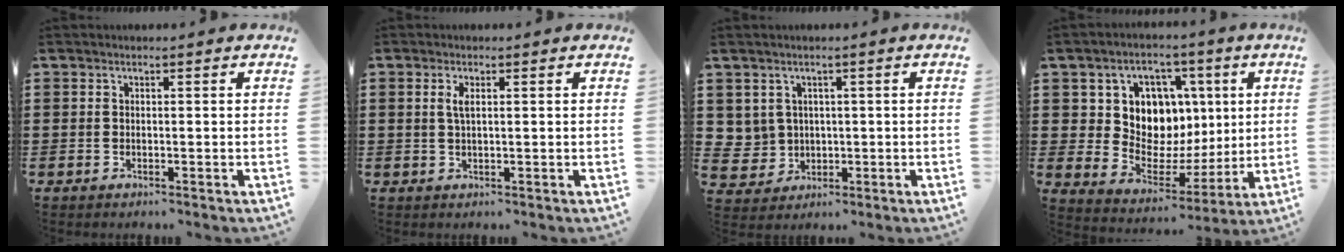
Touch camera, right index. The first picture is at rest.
{"total": 2.0, "force": [0.5, 0.6, 1.8], "torque": [-0.037, 0.004, 0.008]}
{"total": 3.5, "force": [1.1, 3.3, 0.4], "torque": [-0.026, 0.007, 0.021]}
{"total": 10.0, "force": [3.5, 8.4, 4.1], "torque": [-0.097, -0.017, 0.068]}